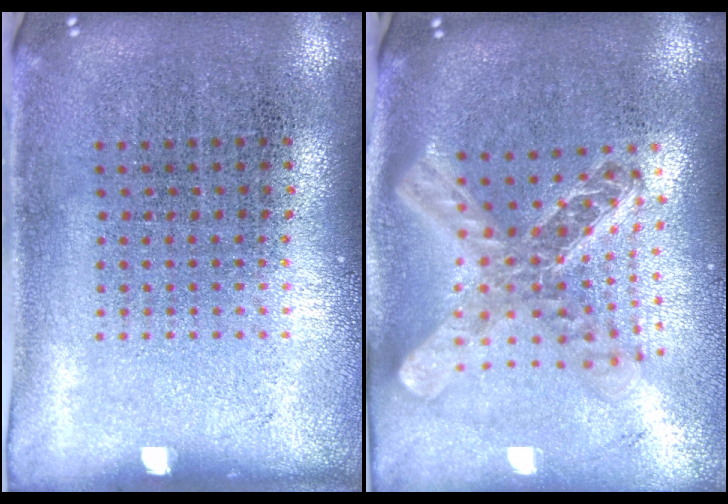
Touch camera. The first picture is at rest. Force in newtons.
{"total": 2.4, "press": 1.9, "slide": 1.4}